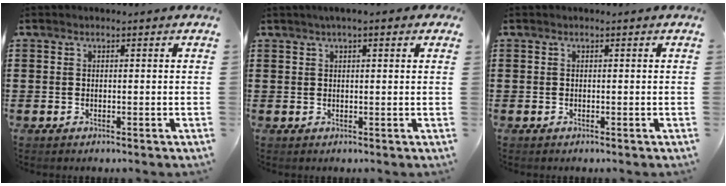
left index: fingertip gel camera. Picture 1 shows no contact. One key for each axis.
{"total": 2.0, "fx": 1.1, "fy": 0.3, "fz": 1.6, "tx": -0.032, "ty": 0.004, "tz": 0.019}
{"total": 0.0}